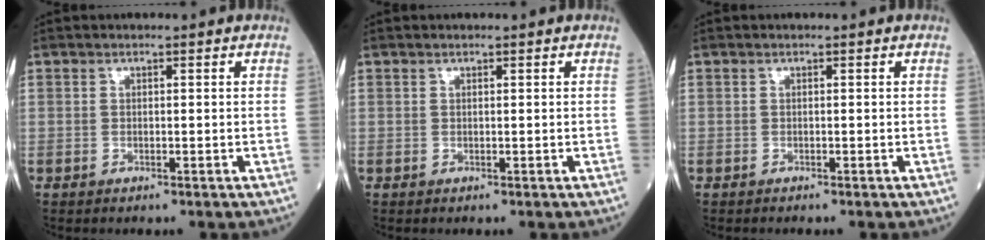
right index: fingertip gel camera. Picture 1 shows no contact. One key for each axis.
{"total": 0.0}
{"total": 0.0}